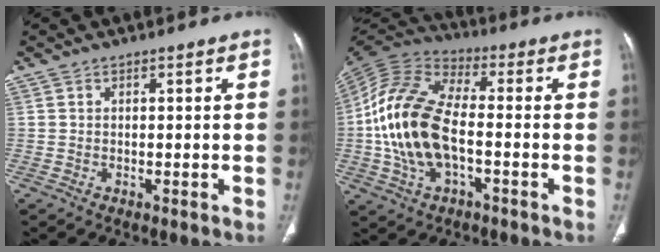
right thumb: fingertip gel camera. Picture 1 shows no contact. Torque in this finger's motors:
{"motor_torque": [-0.13, 1.23, 2.05, -0.08, 0.63]}